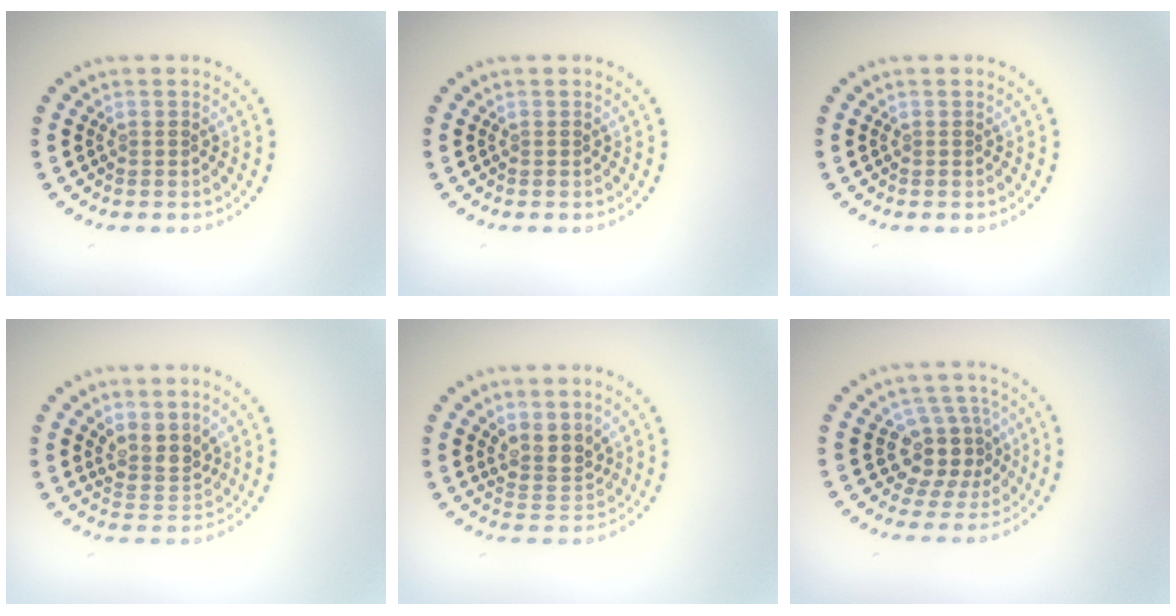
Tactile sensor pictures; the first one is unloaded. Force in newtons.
{"total": 0.0}
{"total": 0.0}
{"total": 2.7, "press": 2.1, "slide": 1.6}
{"total": 2.7, "press": 2.1, "slide": 1.6}
{"total": 4.0, "press": 3.3, "slide": 2.2}